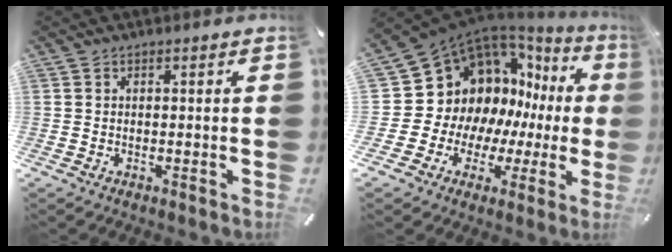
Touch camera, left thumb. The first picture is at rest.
{"total": 15.0, "force": [6.5, 12.2, 5.9], "torque": [-0.097, -0.085, 0.143]}